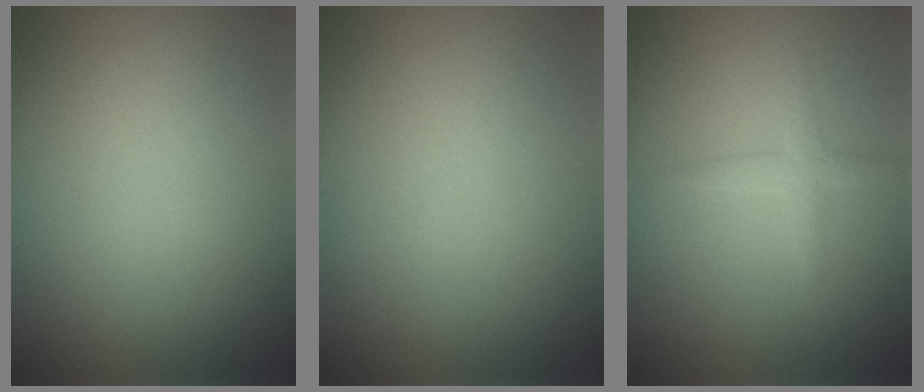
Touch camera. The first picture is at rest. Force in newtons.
{"total": 0.0}
{"total": 1.6, "press": 1.6, "slide": 0.1}